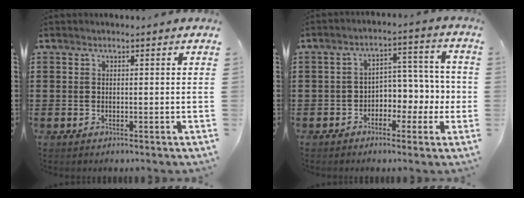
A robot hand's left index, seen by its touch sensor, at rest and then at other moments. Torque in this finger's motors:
{"motor_torque": [0.20, 0.24, 0.19, 0.04]}